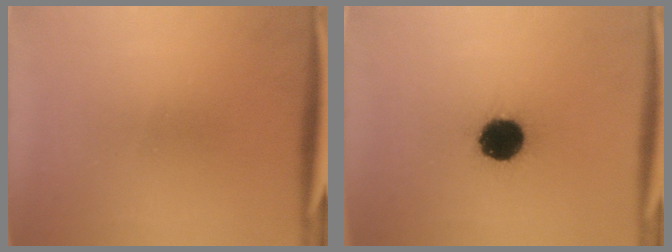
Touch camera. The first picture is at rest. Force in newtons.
{"total": 13.5}